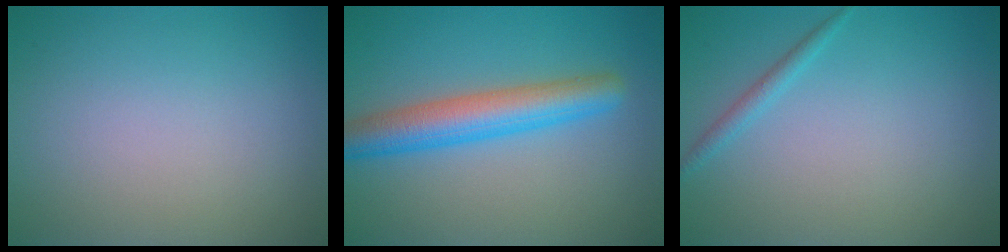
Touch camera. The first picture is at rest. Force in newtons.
{"total": 5.3, "press": 5.3, "slide": 0.1}
{"total": 1.1, "press": 1.1, "slide": 0.1}